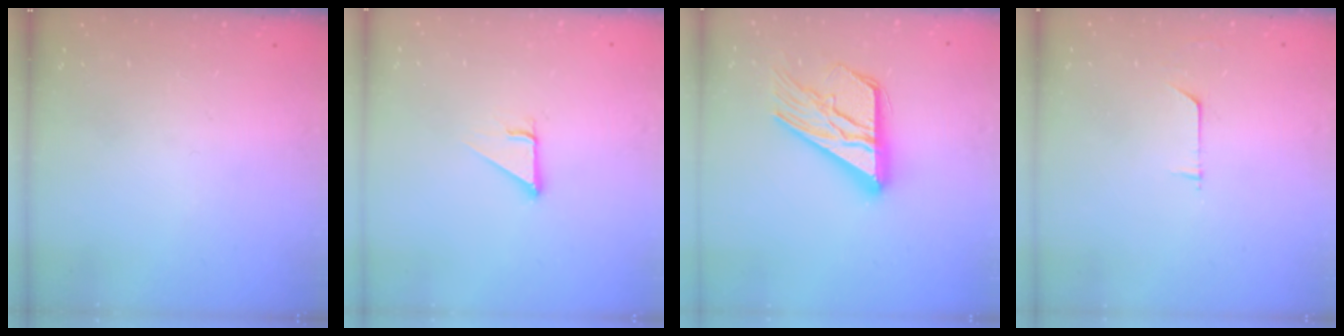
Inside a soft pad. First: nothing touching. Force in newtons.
{"total": 3.0, "press": 3.0, "slide": 0.1}
{"total": 20.0, "press": 20.0, "slide": 1.8}
{"total": 3.7, "press": 3.6, "slide": 0.4}